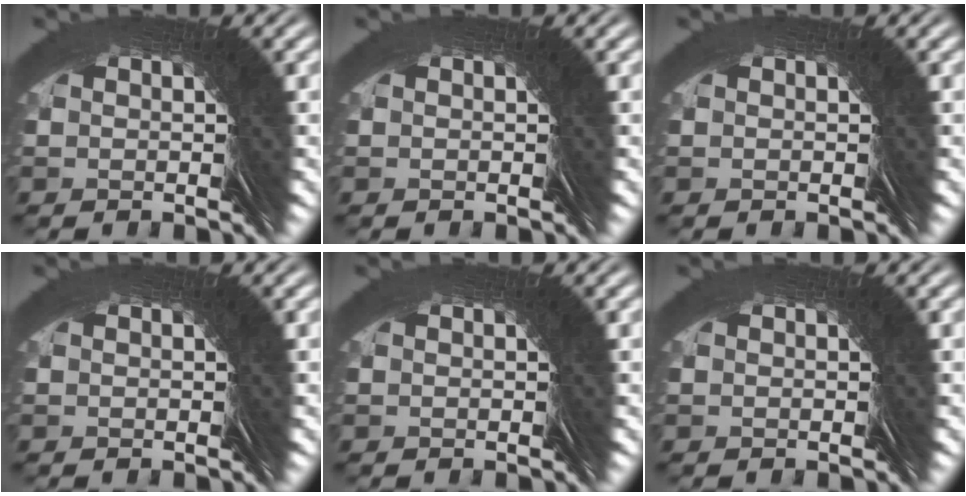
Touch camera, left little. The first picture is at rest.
{"total": 0.0}
{"total": 0.0}
{"total": 0.0}
{"total": 0.0}
{"total": 0.0}